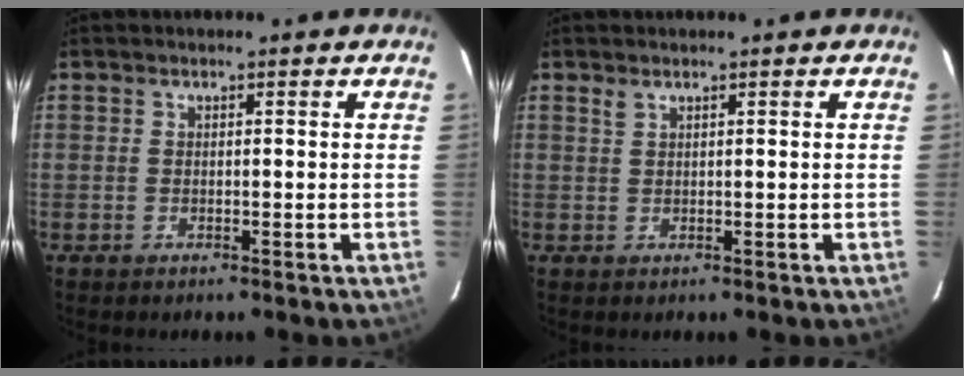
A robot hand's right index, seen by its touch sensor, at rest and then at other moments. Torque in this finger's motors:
{"motor_torque": [0.19, 0.02, 0.02, 0.00]}